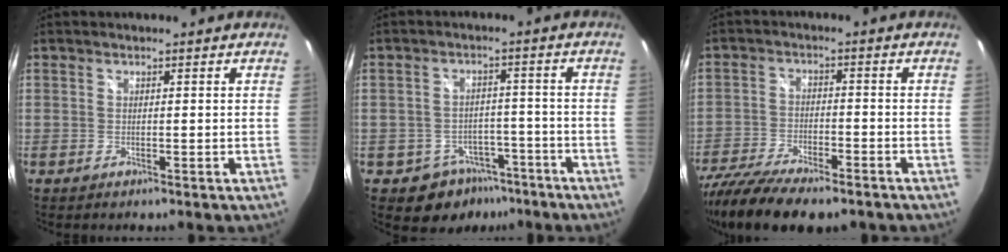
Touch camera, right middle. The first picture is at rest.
{"total": 8.2, "force": [-5.3, 5.9, 1.8], "torque": [-0.042, 0.020, -0.059]}
{"total": 16.4, "force": [-12.9, 4.8, 9.0], "torque": [-0.195, -0.049, -0.221]}